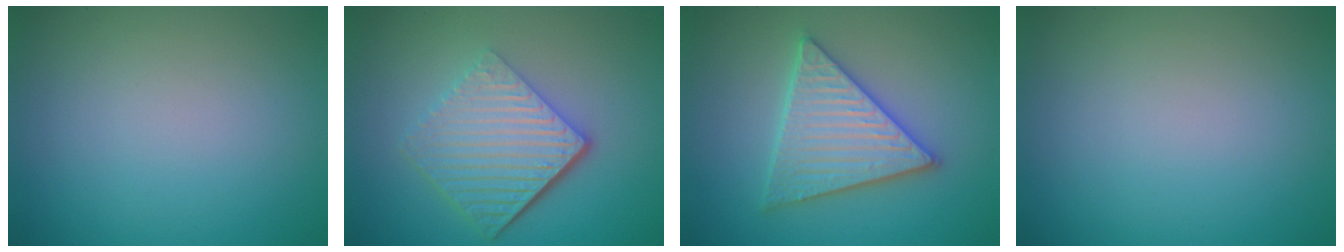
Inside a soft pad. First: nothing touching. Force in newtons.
{"total": 6.7, "press": 4.4, "slide": 5.1}
{"total": 5.6, "press": 5.5, "slide": 0.7}
{"total": 0.0}